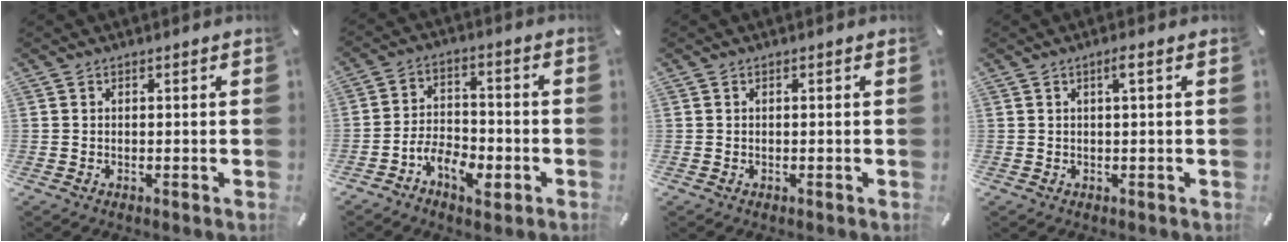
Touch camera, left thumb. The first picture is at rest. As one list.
[{"total": 8.2, "force": [-4.7, 4.9, 4.7], "torque": [-0.086, 0.026, -0.082]}, {"total": 0.0}, {"total": 2.2, "force": [0.6, 0.1, 2.1], "torque": [-0.041, 0.001, 0.009]}]